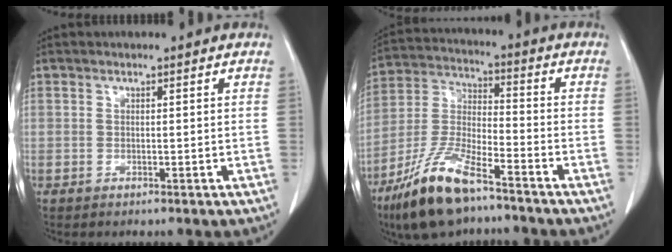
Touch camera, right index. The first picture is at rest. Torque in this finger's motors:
{"motor_torque": [0.77, -0.73, 0.40, 0.17]}